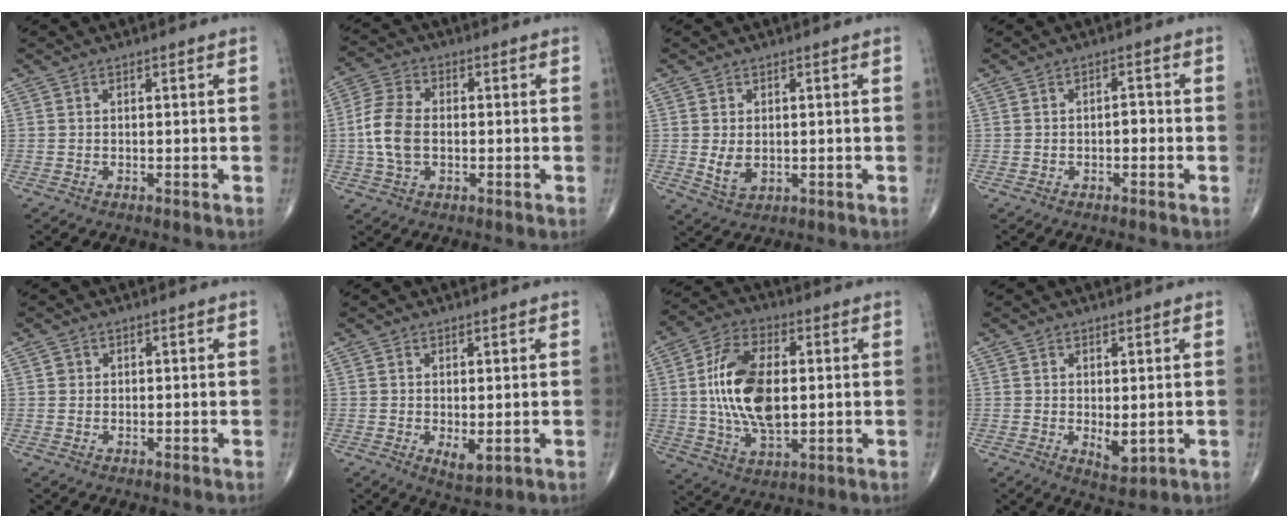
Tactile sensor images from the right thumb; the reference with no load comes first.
{"total": 8.5, "force": [-0.7, 5.2, 6.6], "torque": [-0.143, 0.016, -0.019]}
{"total": 3.9, "force": [0.0, 2.6, 2.9], "torque": [-0.049, -0.009, 0.009]}
{"total": 1.7, "force": [-0.5, 1.0, 1.2], "torque": [-0.006, 0.006, -0.012]}
{"total": 0.9, "force": [0.2, 0.9, 0.1], "torque": [0.004, 0.001, 0.002]}
{"total": 3.2, "force": [-0.4, 1.5, 2.8], "torque": [-0.041, -0.011, 0.001]}
{"total": 16.2, "force": [1.1, 8.5, 13.7], "torque": [-0.256, 0.002, 0.024]}
{"total": 3.5, "force": [-0.1, 1.7, 3.1], "torque": [-0.038, -0.011, 0.007]}